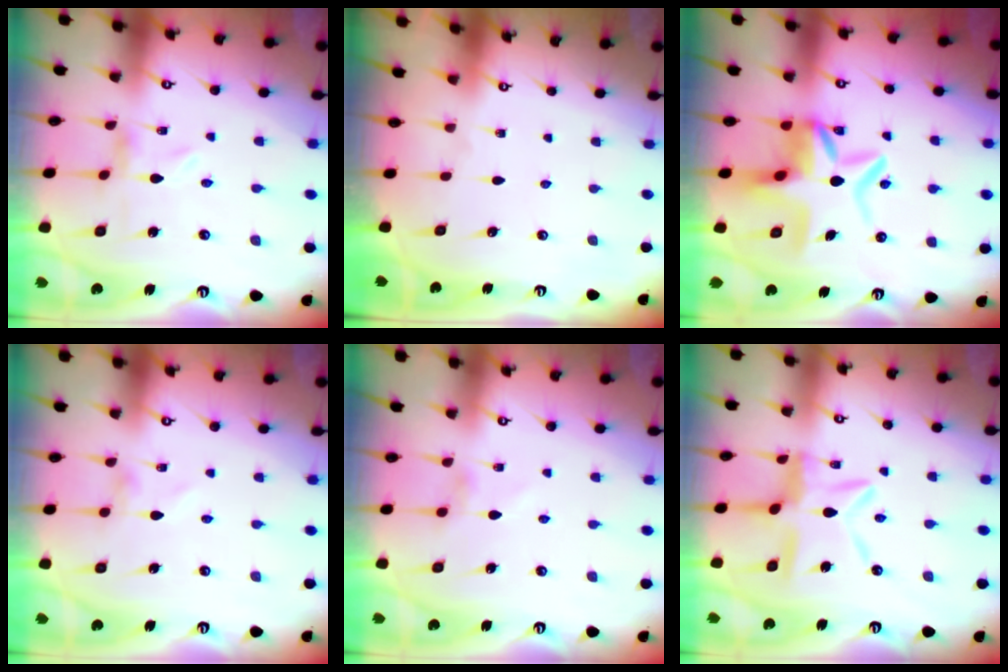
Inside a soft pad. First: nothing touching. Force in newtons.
{"total": 0.0}
{"total": 10.2, "press": 9.9, "slide": 2.1}
{"total": 1.1, "press": 1.1, "slide": 0.0}
{"total": 2.3, "press": 2.3, "slide": 0.3}
{"total": 10.7, "press": 10.7, "slide": 1.1}